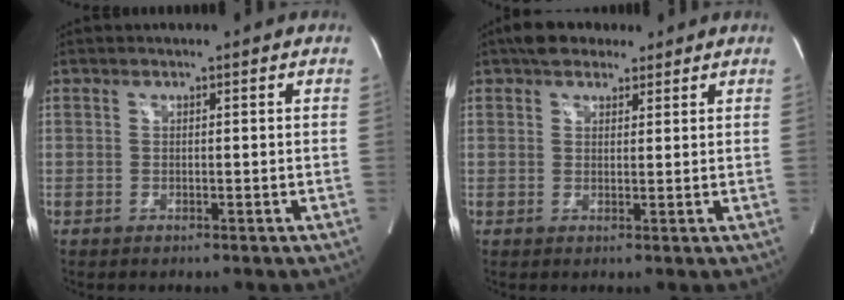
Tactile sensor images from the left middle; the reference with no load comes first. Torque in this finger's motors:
{"motor_torque": [0.59, -0.32, -0.02, 0.04]}